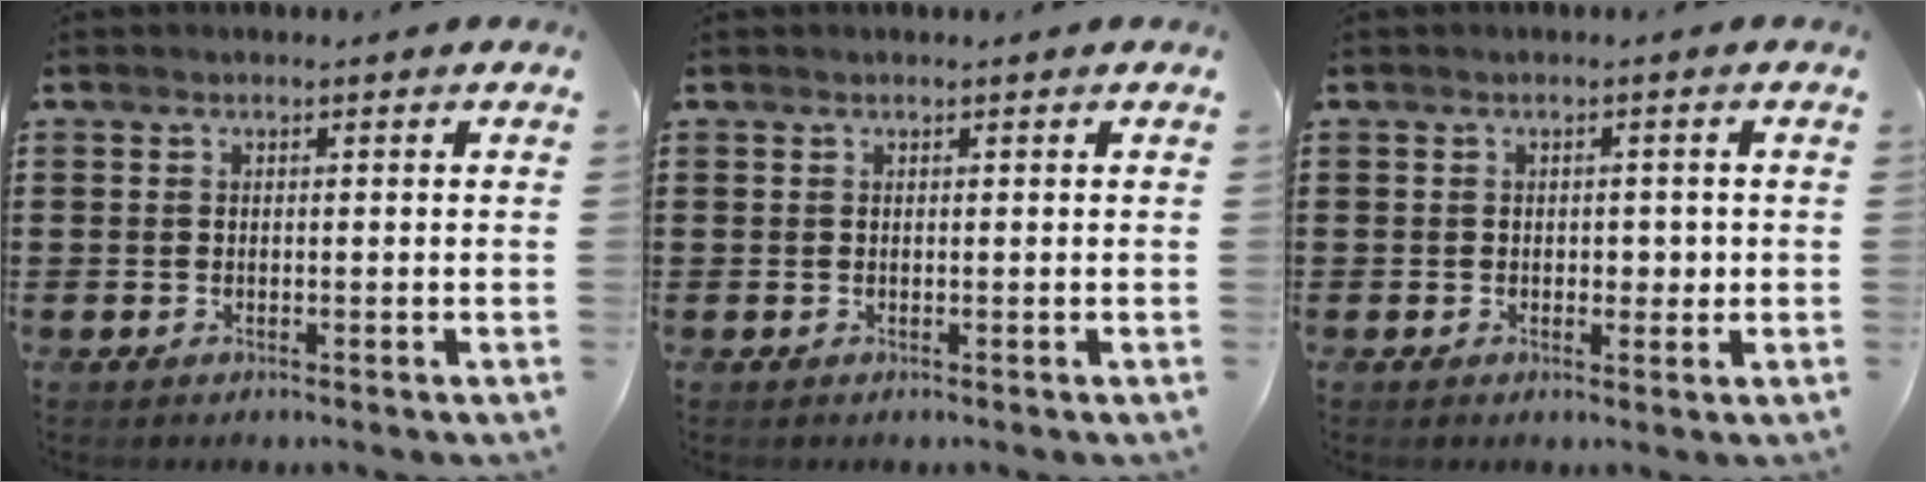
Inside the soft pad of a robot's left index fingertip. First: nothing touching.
{"total": 0.0}
{"total": 2.0, "force": [0.1, 1.3, 1.5], "torque": [-0.021, 0.003, -0.002]}